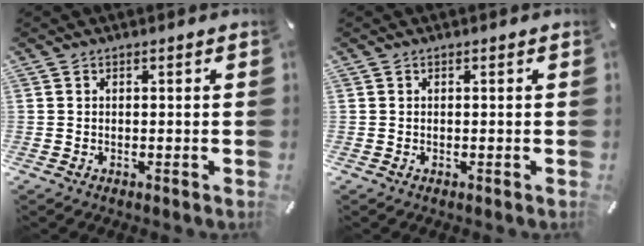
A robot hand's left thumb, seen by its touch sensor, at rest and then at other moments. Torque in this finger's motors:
{"motor_torque": [-0.05, -0.05, -0.02, 0.08, 0.00]}